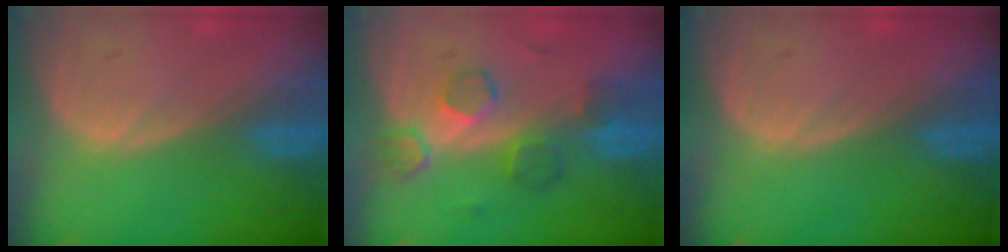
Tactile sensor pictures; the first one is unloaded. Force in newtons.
{"total": 5.7, "press": 5.5, "slide": 1.3}
{"total": 0.0}